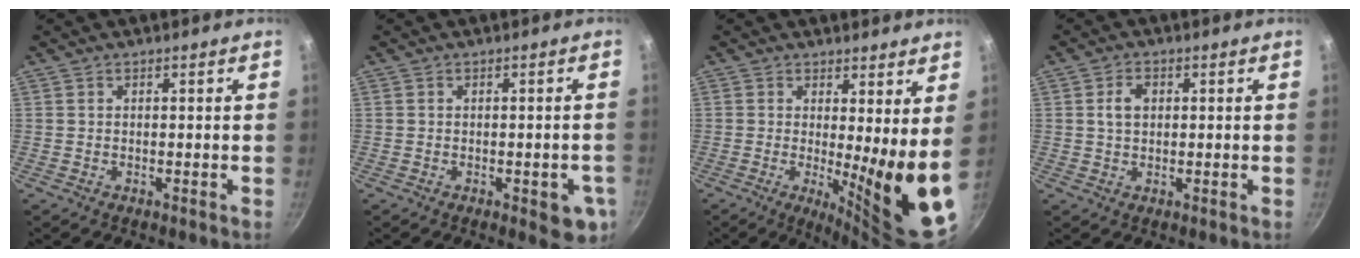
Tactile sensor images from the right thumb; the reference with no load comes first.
{"total": 6.8, "force": [-2.2, 2.7, 5.8], "torque": [-0.046, 0.002, -0.025]}
{"total": 12.2, "force": [1.2, 2.3, 11.9], "torque": [-0.154, -0.046, 0.022]}
{"total": 3.5, "force": [0.6, 2.5, 2.3], "torque": [-0.030, 0.003, 0.010]}